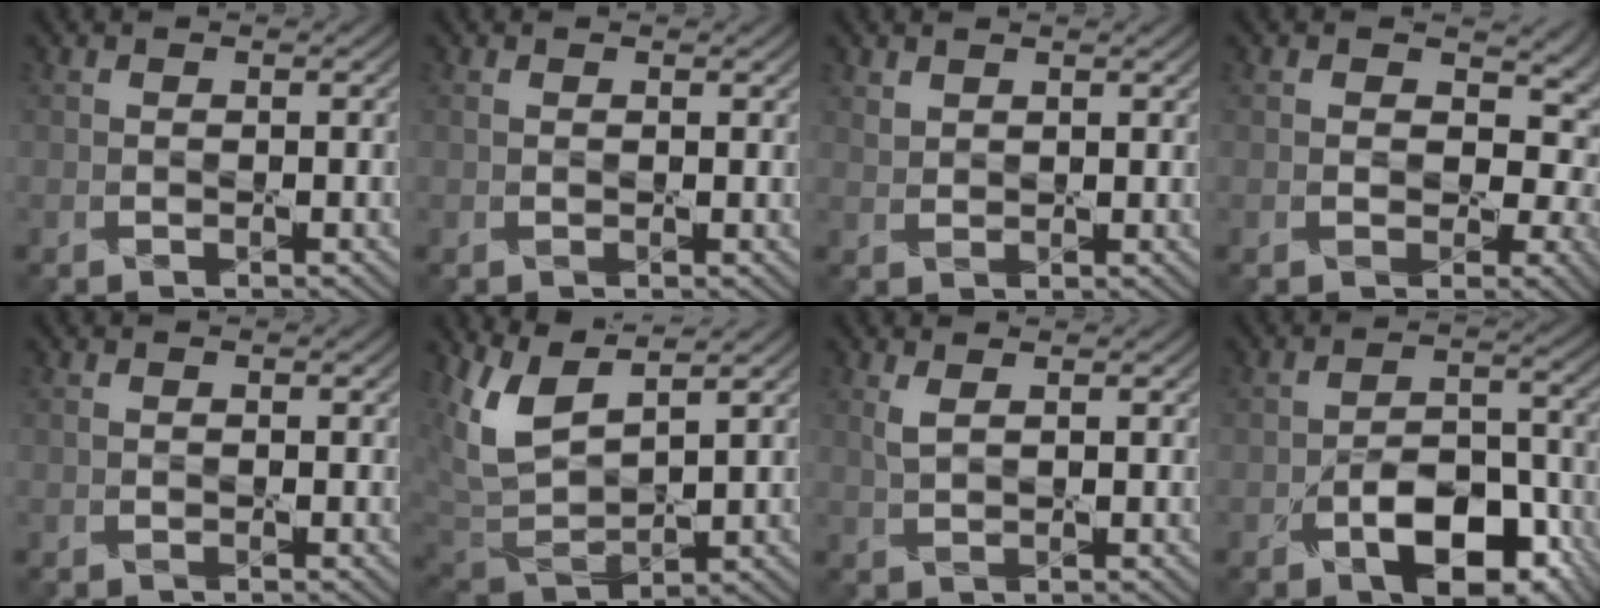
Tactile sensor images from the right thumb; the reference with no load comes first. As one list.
[{"total": 0.9, "force": [0.3, 0.6, 0.6], "torque": [-0.014, -0.002, 0.008]}, {"total": 1.6, "force": [1.3, 0.8, 0.5], "torque": [-0.015, -0.002, 0.029]}, {"total": 6.6, "force": [-0.1, 5.0, 4.3], "torque": [-0.053, 0.004, 0.006]}, {"total": 0.9, "force": [0.3, 0.6, 0.7], "torque": [-0.015, -0.002, 0.006]}, {"total": 9.2, "force": [5.6, 3.8, 6.2], "torque": [-0.159, 0.004, 0.114]}, {"total": 2.5, "force": [1.3, 0.9, 1.9], "torque": [-0.050, -0.001, 0.029]}, {"total": 8.8, "force": [-4.3, 4.5, 6.2], "torque": [-0.098, -0.001, -0.074]}]